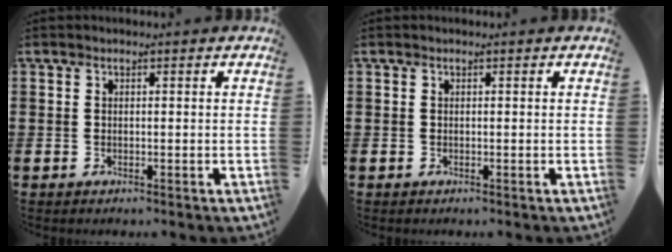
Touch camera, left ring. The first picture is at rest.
{"total": 0.0}